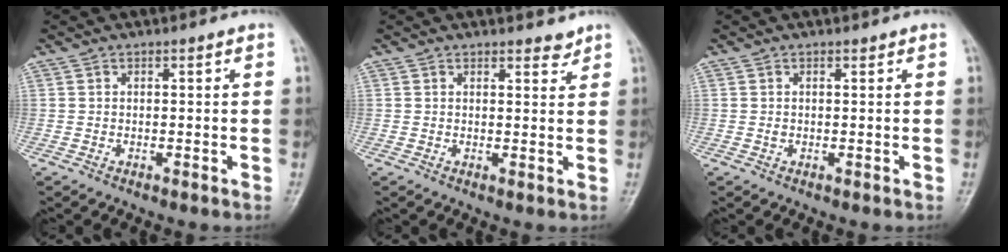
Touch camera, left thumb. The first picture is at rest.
{"total": 2.0, "force": [1.8, 0.8, 0.6], "torque": [0.006, -0.013, 0.021]}
{"total": 0.6, "force": [0.2, 0.5, 0.3], "torque": [-0.001, 0.000, 0.004]}